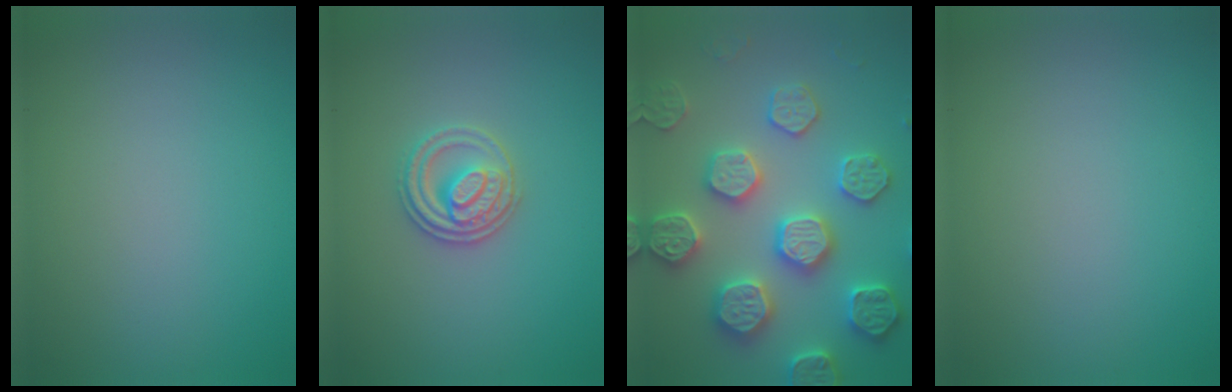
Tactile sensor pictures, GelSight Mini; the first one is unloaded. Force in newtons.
{"total": 3.0, "press": 2.8, "slide": 0.9}
{"total": 6.3, "press": 6.2, "slide": 1.5}
{"total": 0.0}